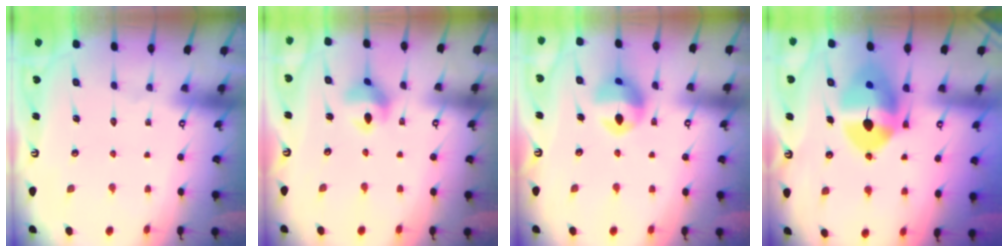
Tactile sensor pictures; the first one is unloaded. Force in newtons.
{"total": 7.9, "press": 7.9, "slide": 0.6}
{"total": 12.6, "press": 12.6, "slide": 1.3}
{"total": 13.7, "press": 13.5, "slide": 2.2}